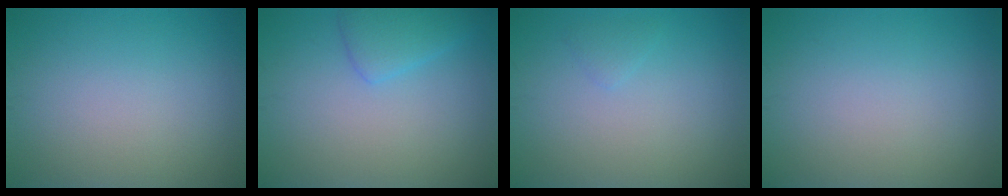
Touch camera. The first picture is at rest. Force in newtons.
{"total": 2.5, "press": 2.5, "slide": 0.0}
{"total": 0.7, "press": 0.7, "slide": 0.0}
{"total": 0.0}